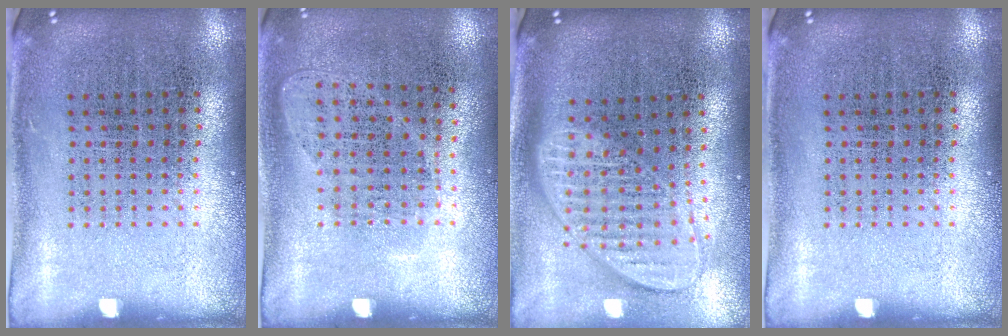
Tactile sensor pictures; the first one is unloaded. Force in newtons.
{"total": 1.0, "press": 0.8, "slide": 0.5}
{"total": 1.9, "press": 1.5, "slide": 1.1}
{"total": 0.0}